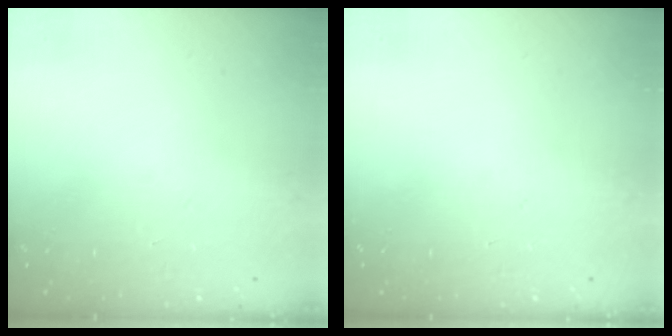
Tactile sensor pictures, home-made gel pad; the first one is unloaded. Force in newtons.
{"total": 0.0}